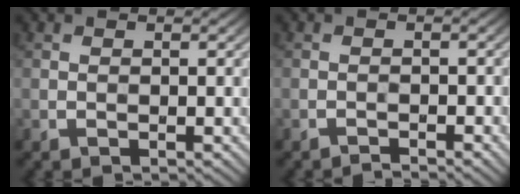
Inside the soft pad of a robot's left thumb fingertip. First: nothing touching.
{"total": 1.2, "force": [-1.1, 0.1, 0.4], "torque": [-0.004, 0.003, -0.022]}